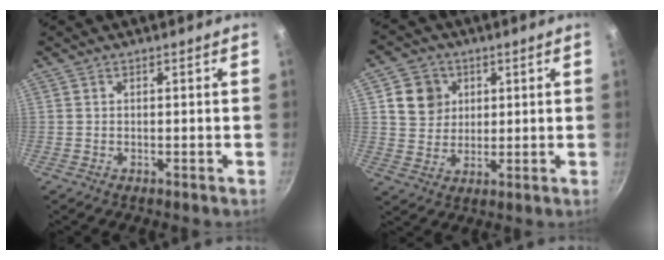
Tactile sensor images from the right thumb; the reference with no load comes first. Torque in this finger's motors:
{"motor_torque": [0.07, 0.21, 0.51, 0.11, -0.07]}